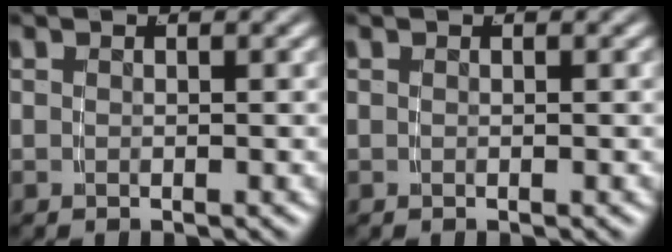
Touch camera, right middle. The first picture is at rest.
{"total": 0.0}